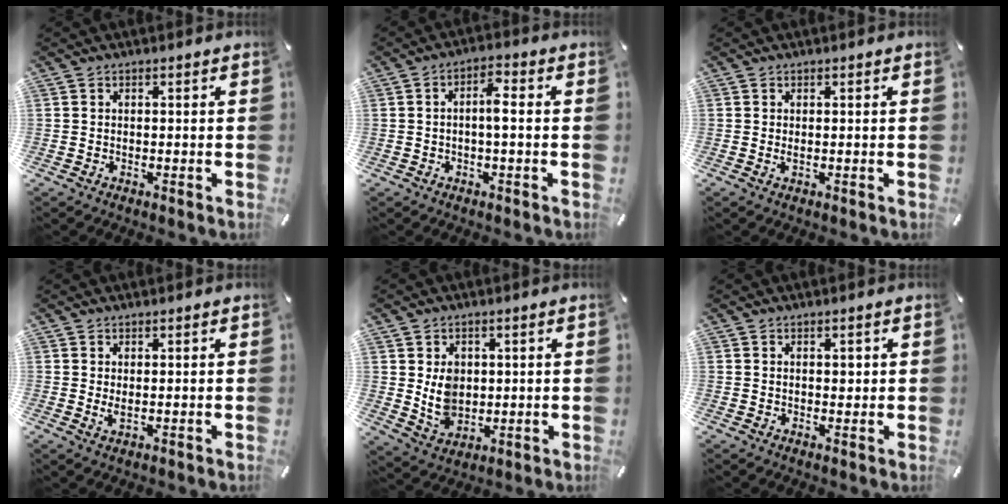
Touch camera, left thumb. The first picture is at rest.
{"total": 4.9, "force": [-0.4, 1.8, 4.6], "torque": [-0.083, 0.014, -0.008]}
{"total": 1.1, "force": [0.0, 0.3, 1.0], "torque": [-0.019, -0.001, 0.000]}
{"total": 2.1, "force": [0.4, 0.8, 1.9], "torque": [-0.037, -0.007, 0.002]}
{"total": 6.8, "force": [1.3, 5.9, 3.2], "torque": [-0.060, -0.004, 0.022]}
{"total": 1.3, "force": [0.3, 1.0, 0.8], "torque": [-0.001, -0.002, 0.001]}